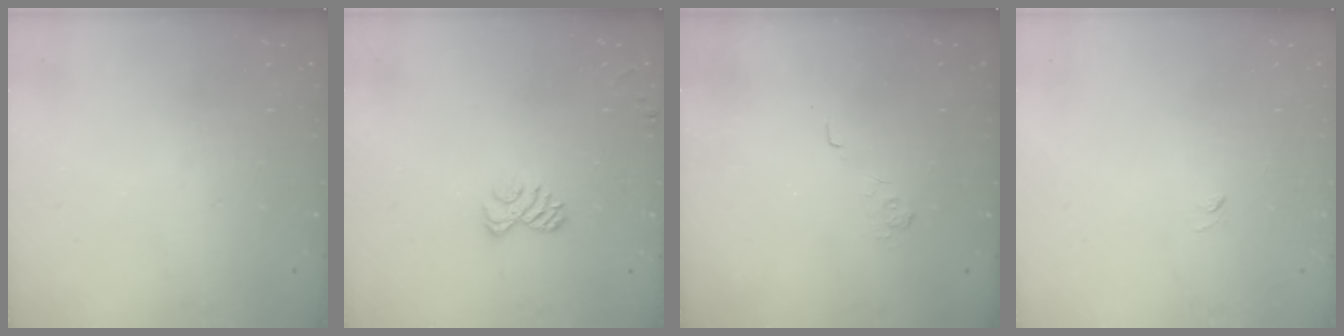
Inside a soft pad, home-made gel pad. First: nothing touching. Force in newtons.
{"total": 6.1, "press": 5.9, "slide": 1.4}
{"total": 2.2, "press": 1.7, "slide": 1.4}
{"total": 3.3, "press": 3.1, "slide": 1.0}